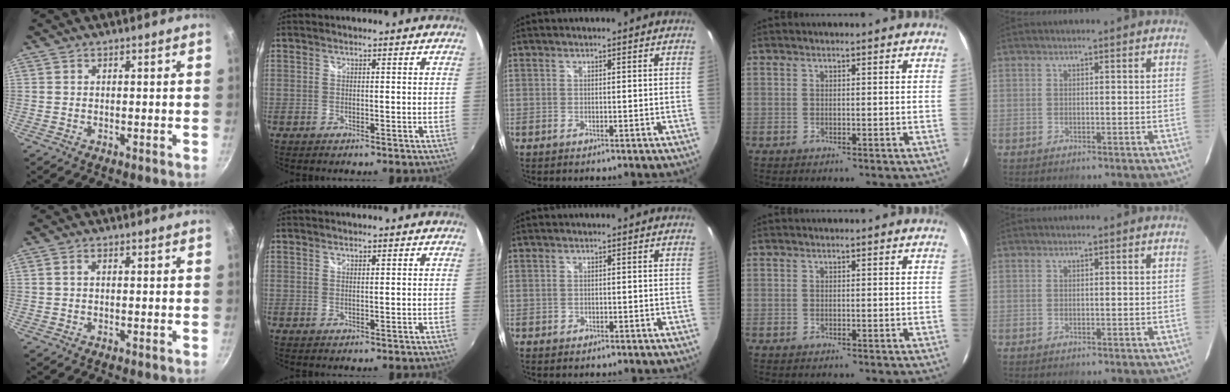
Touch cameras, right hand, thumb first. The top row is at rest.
{"thumb": {"total": 0.9, "force": [0.1, 0.5, 0.8], "torque": [-0.015, 0.005, 0.002]}, "index": {"total": 0.6, "force": [0.5, 0.2, 0.2], "torque": [-0.003, 0.000, 0.009]}, "middle": {"total": 1.2, "force": [-0.6, 1.0, 0.4], "torque": [-0.007, -0.004, -0.009]}}